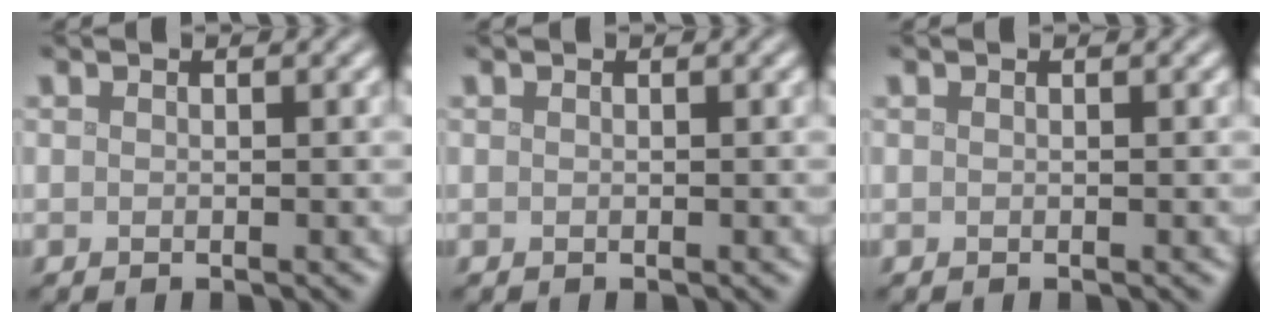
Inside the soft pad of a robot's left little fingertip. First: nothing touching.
{"total": 0.0}
{"total": 0.0}